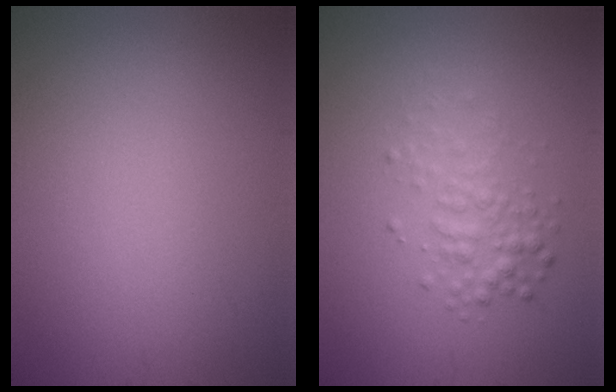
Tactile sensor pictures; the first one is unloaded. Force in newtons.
{"total": 2.3, "press": 2.3, "slide": 0.1}